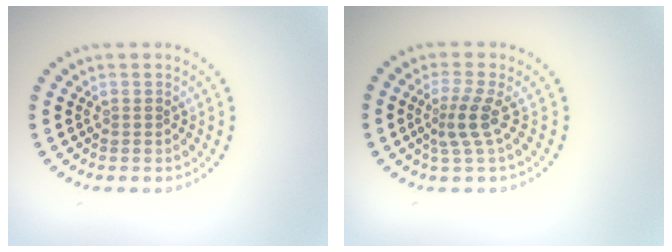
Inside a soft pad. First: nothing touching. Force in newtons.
{"total": 2.5, "press": 1.7, "slide": 1.9}